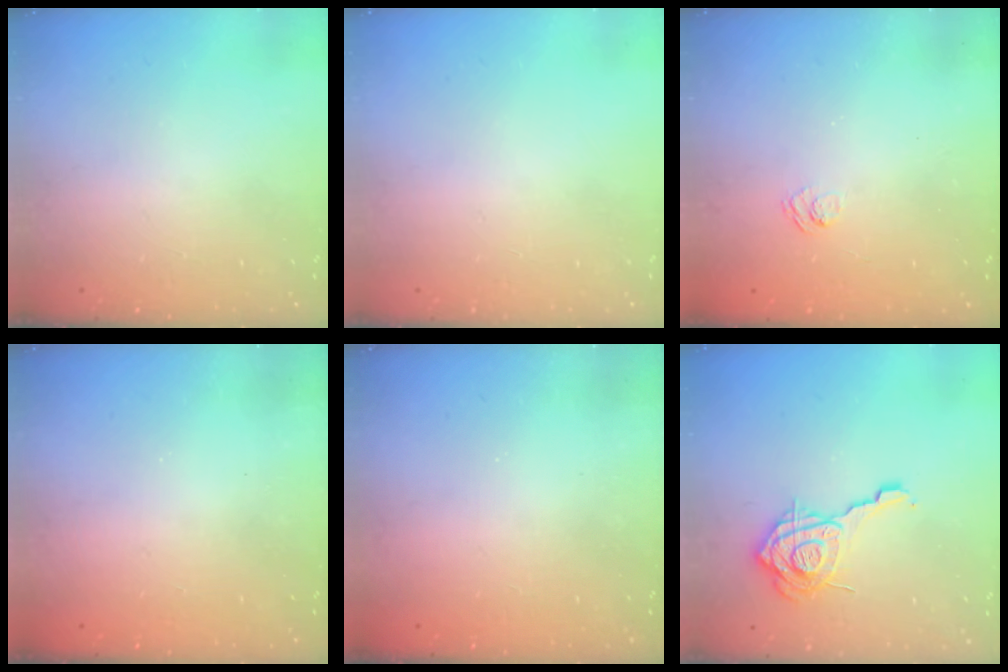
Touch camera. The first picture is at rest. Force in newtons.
{"total": 0.0}
{"total": 2.4, "press": 2.0, "slide": 1.3}
{"total": 2.6, "press": 2.4, "slide": 0.8}
{"total": 2.3, "press": 2.2, "slide": 0.8}
{"total": 15.6, "press": 15.6, "slide": 1.4}